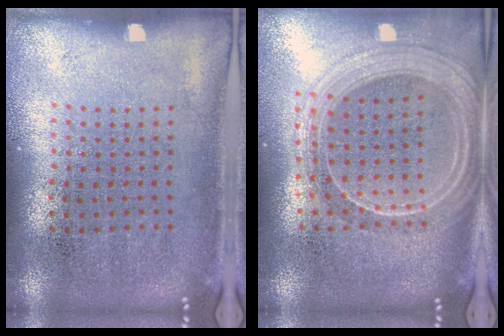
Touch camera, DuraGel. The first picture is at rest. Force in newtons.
{"total": 2.2, "press": 2.0, "slide": 1.1}